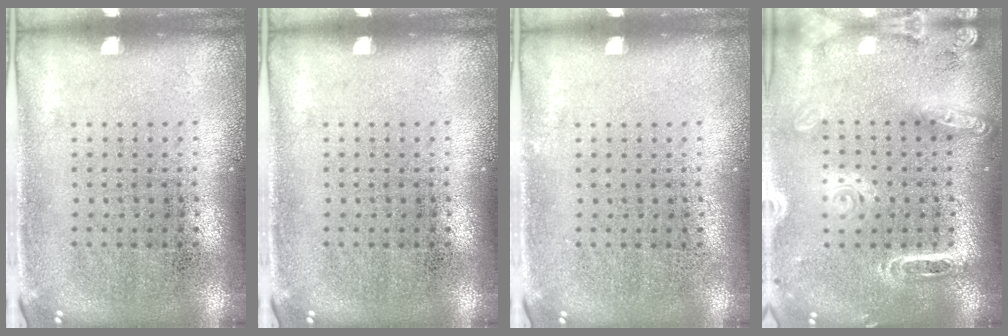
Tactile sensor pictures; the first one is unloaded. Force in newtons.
{"total": 0.0}
{"total": 0.0}
{"total": 2.1, "press": 1.8, "slide": 1.0}